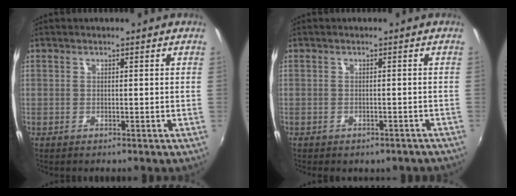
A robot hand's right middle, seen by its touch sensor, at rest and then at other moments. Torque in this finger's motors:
{"motor_torque": [1.07, -1.07, 0.14, 0.06]}